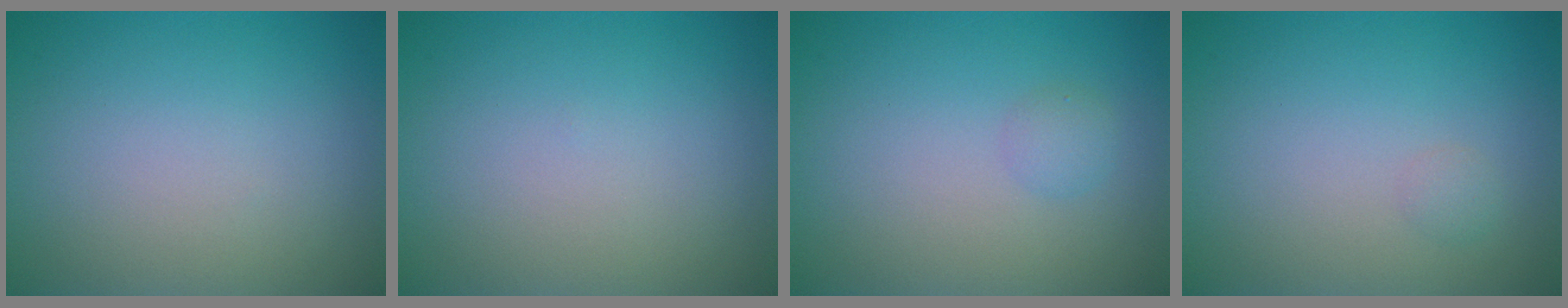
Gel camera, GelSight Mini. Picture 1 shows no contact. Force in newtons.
{"total": 0.0}
{"total": 1.1, "press": 1.1, "slide": 0.1}
{"total": 0.6, "press": 0.6, "slide": 0.0}